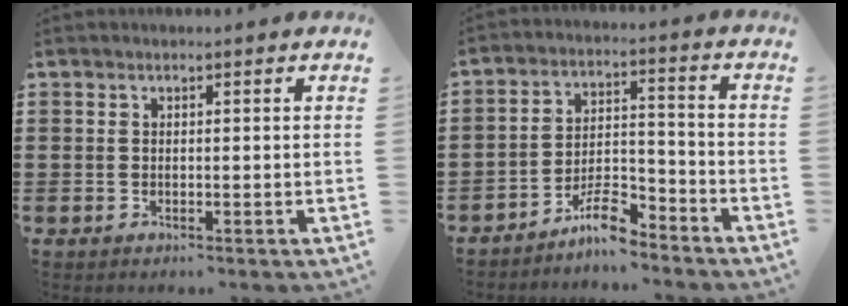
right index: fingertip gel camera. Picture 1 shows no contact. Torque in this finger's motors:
{"motor_torque": [-0.70, 0.02, -1.05, -0.21]}